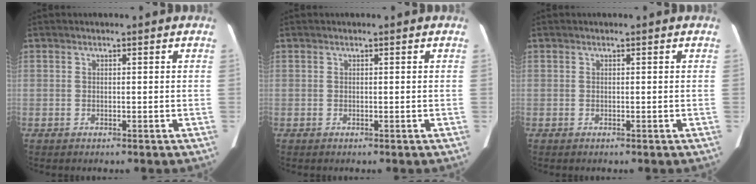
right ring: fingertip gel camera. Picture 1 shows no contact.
{"total": 0.0}
{"total": 0.0}